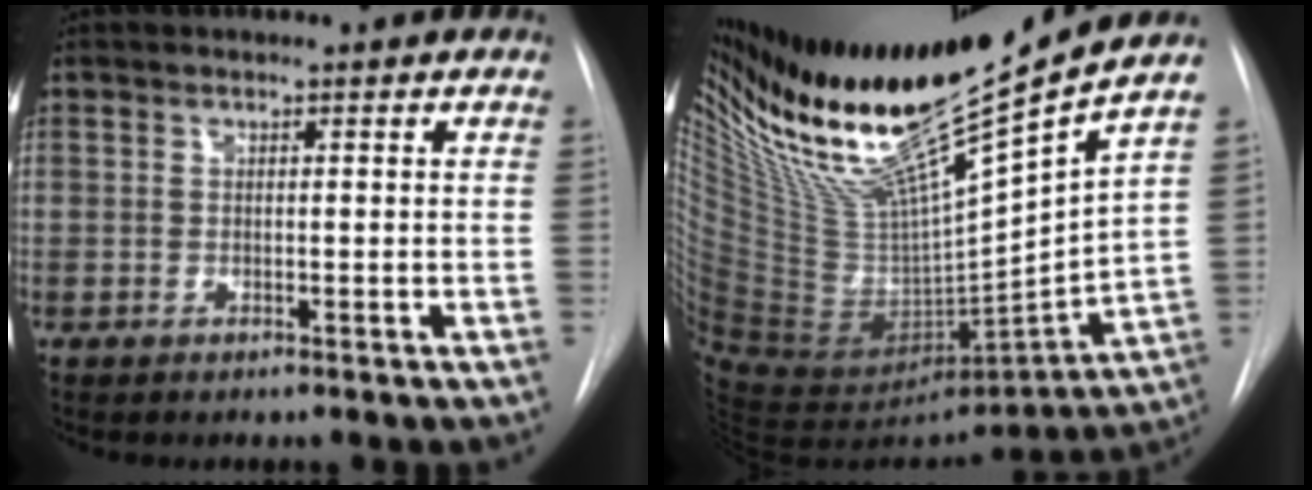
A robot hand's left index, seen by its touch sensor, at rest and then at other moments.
{"total": 25.2, "force": [19.7, 0.5, 15.7], "torque": [-0.250, -0.012, 0.353]}